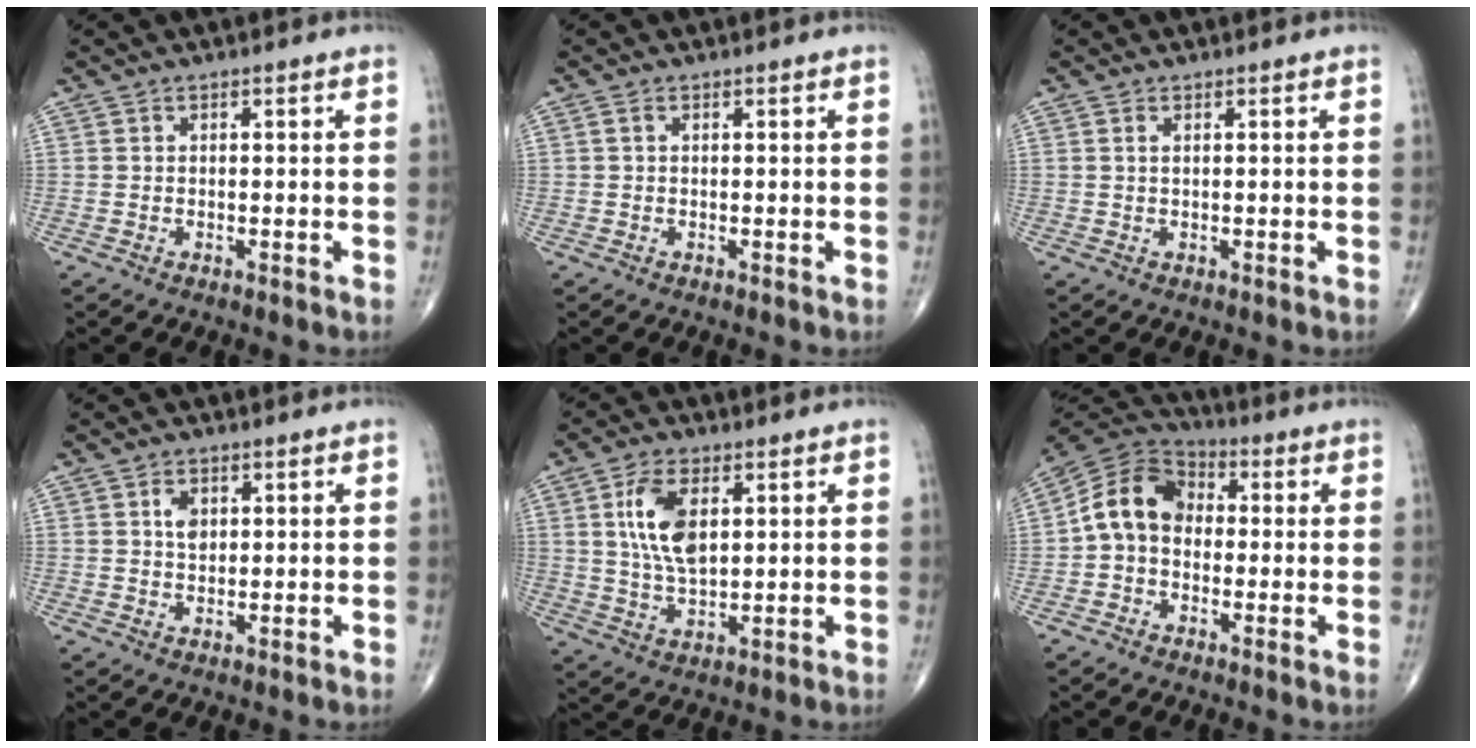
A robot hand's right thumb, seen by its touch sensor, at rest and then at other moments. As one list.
[{"total": 0.7, "force": [0.2, 0.4, 0.5], "torque": [-0.013, 0.007, 0.004]}, {"total": 0.7, "force": [0.3, 0.2, 0.6], "torque": [-0.016, 0.005, 0.007]}, {"total": 3.1, "force": [0.9, 2.1, 2.1], "torque": [-0.026, -0.003, 0.016]}, {"total": 9.9, "force": [2.6, 5.2, 8.0], "torque": [-0.150, -0.009, 0.053]}, {"total": 10.9, "force": [-0.3, 8.3, 6.9], "torque": [-0.111, 0.036, -0.023]}]